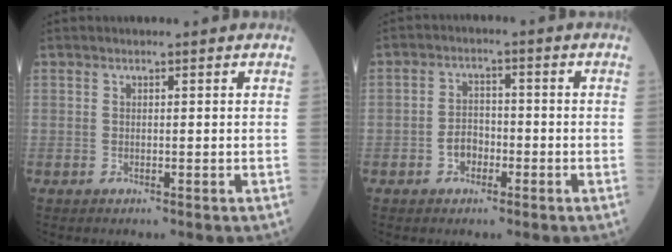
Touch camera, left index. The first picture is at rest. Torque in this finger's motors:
{"motor_torque": [0.57, 0.17, 0.19, 0.06]}